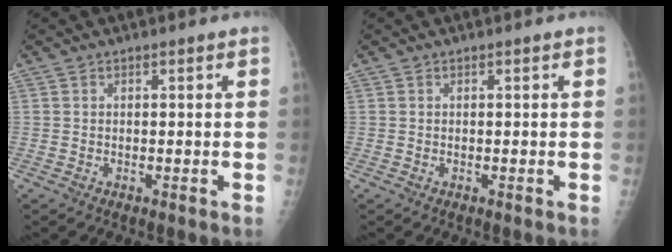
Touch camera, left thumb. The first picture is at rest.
{"total": 0.0}